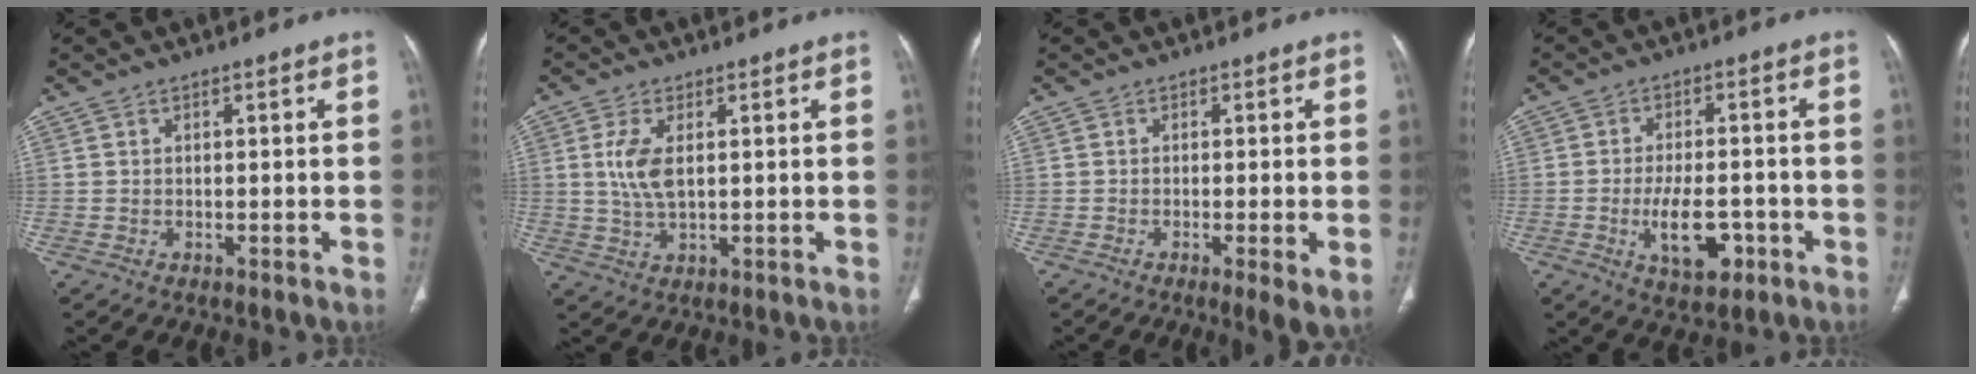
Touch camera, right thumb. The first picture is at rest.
{"total": 5.9, "force": [1.1, 2.6, 5.2], "torque": [-0.117, -0.008, 0.024]}
{"total": 4.4, "force": [-1.3, 0.5, 4.2], "torque": [-0.075, -0.016, -0.023]}
{"total": 8.7, "force": [-3.1, 4.2, 7.0], "torque": [-0.108, 0.008, -0.041]}